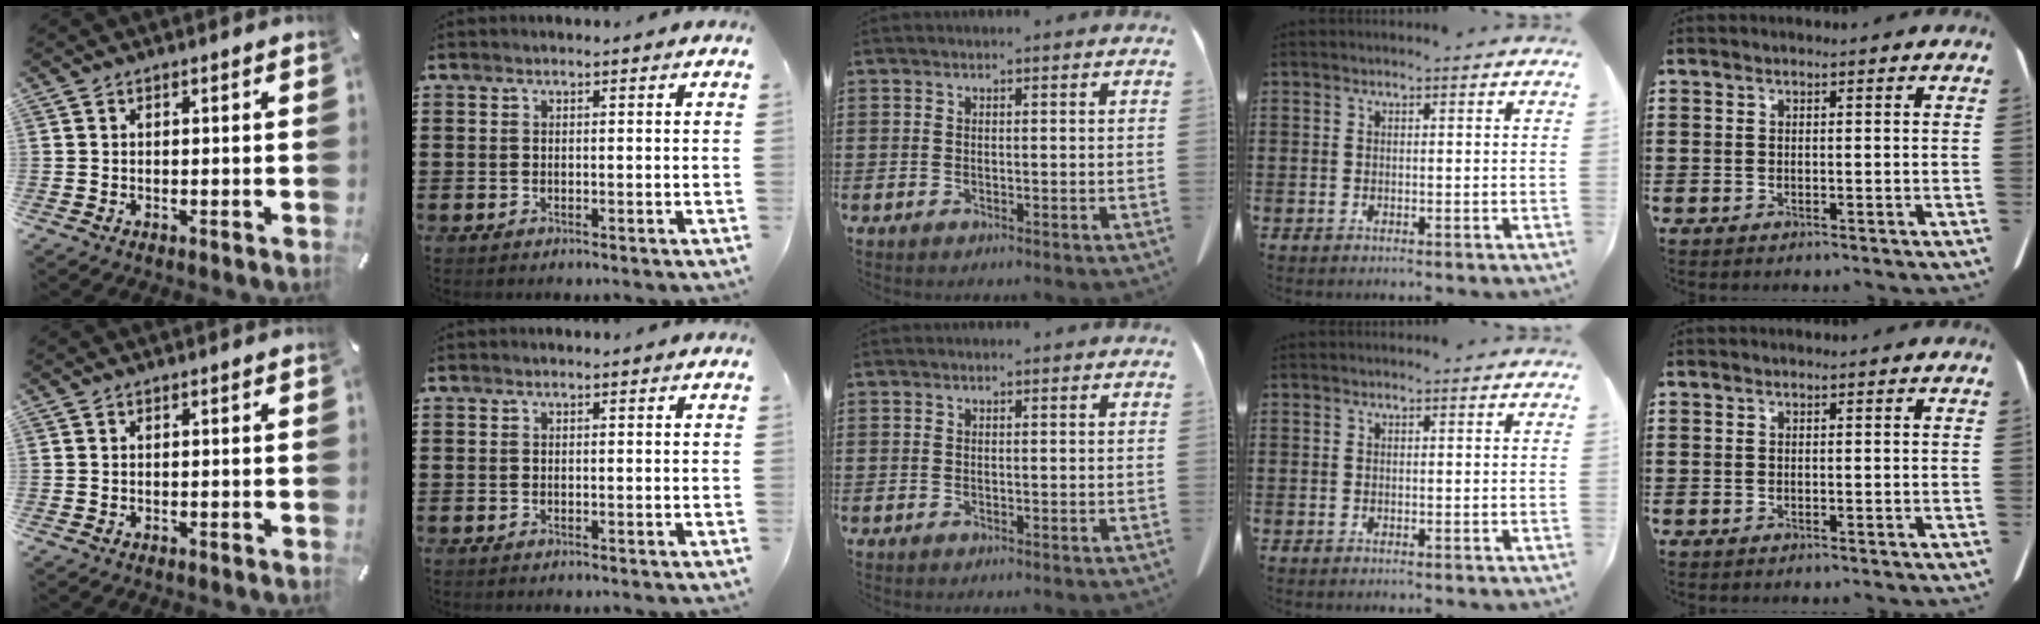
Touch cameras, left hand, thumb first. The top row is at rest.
{}